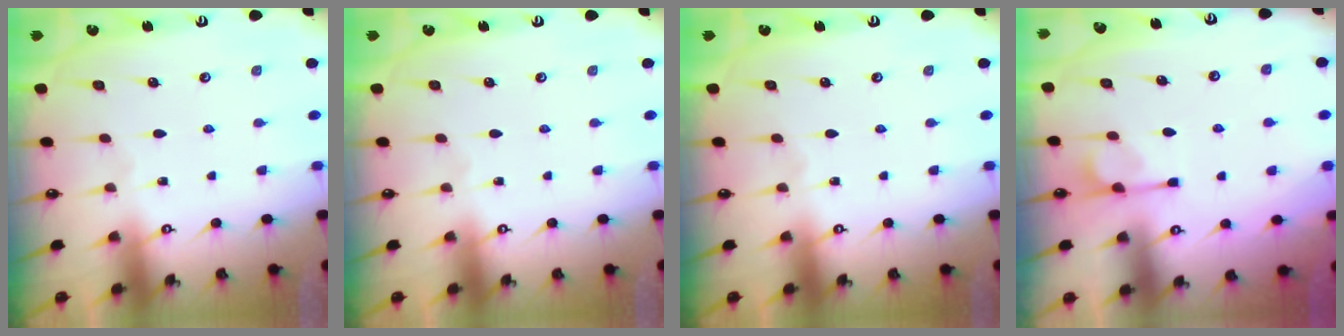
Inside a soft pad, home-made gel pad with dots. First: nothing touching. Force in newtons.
{"total": 0.0}
{"total": 0.0}
{"total": 2.0, "press": 1.5, "slide": 1.2}